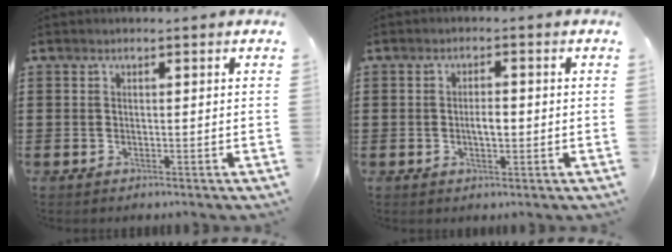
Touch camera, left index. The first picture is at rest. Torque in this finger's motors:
{"motor_torque": [0.89, 0.33, 0.09, 0.05]}